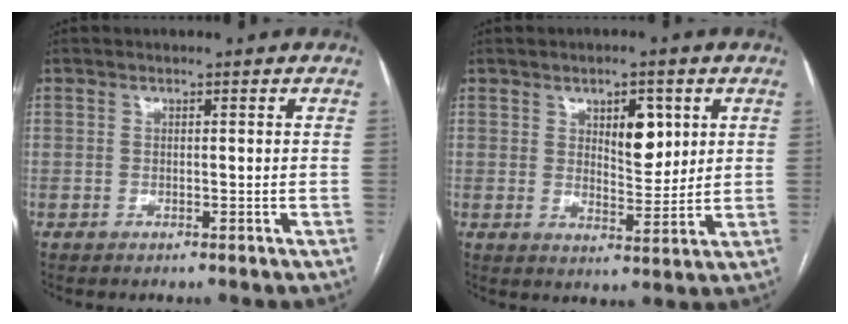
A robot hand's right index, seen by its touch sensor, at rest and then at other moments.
{"total": 6.0, "force": [2.4, 2.5, 4.9], "torque": [-0.074, -0.001, 0.042]}